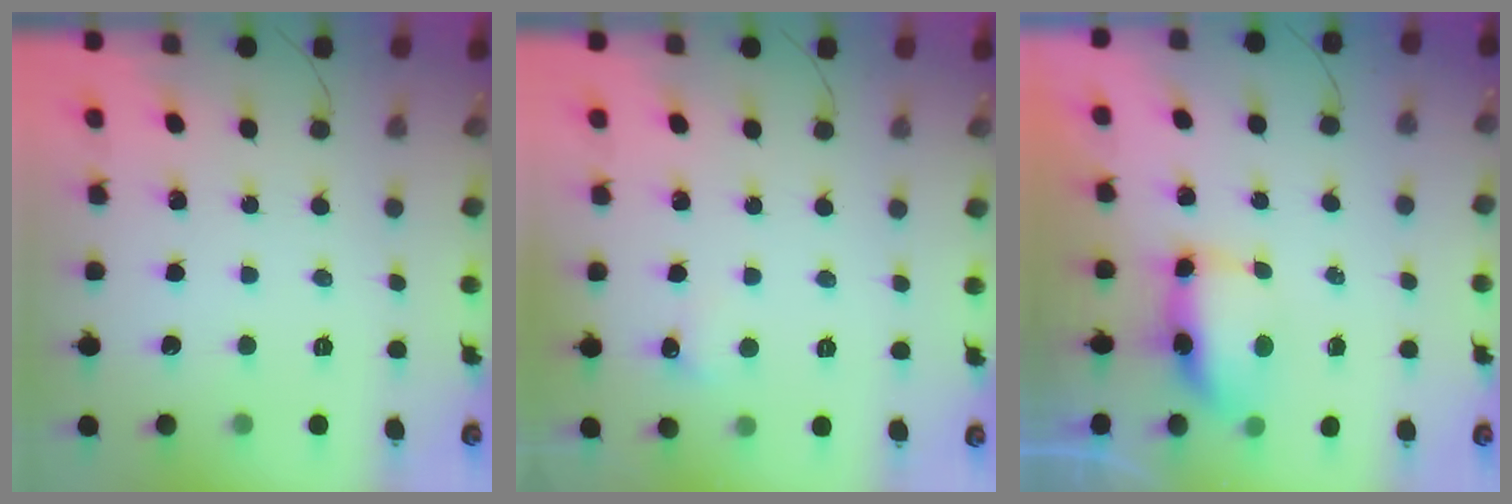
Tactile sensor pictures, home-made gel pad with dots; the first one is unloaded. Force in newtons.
{"total": 4.4, "press": 4.2, "slide": 1.2}
{"total": 6.9, "press": 6.8, "slide": 0.7}